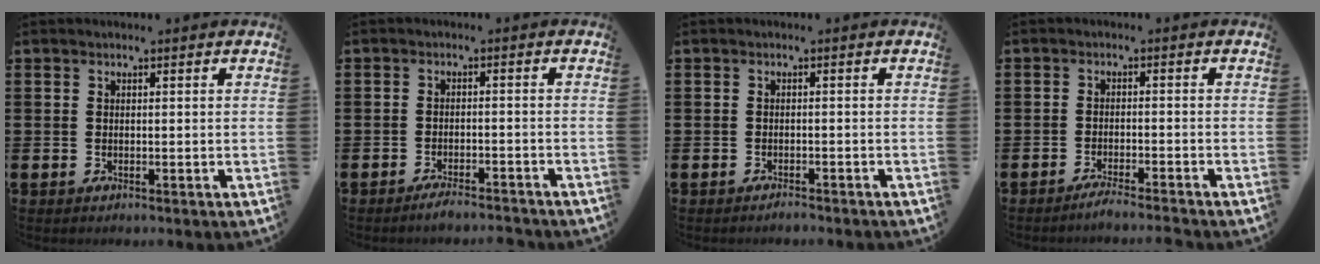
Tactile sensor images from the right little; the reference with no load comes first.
{"total": 2.3, "force": [-2.1, 0.1, 0.9], "torque": [-0.014, 0.006, -0.041]}
{"total": 0.8, "force": [-0.8, 0.1, 0.2], "torque": [-0.006, -0.003, -0.016]}
{"total": 2.2, "force": [-2.0, -0.2, 1.0], "torque": [-0.014, 0.003, -0.037]}